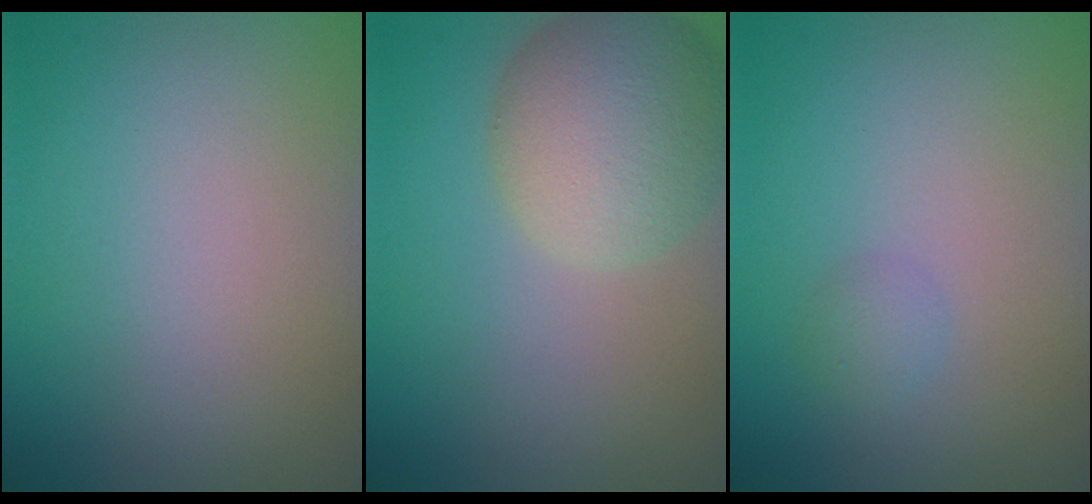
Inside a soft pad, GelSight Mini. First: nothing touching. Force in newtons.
{"total": 7.0, "press": 7.0, "slide": 0.2}
{"total": 1.0, "press": 1.0, "slide": 0.0}